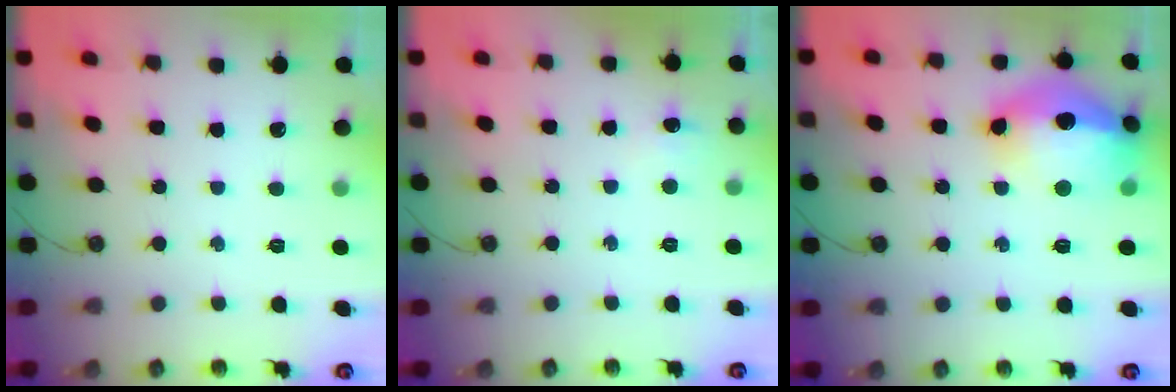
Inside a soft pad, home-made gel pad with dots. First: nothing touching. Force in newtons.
{"total": 13.0, "press": 3.5, "slide": 12.6}
{"total": 18.9, "press": 18.8, "slide": 1.9}